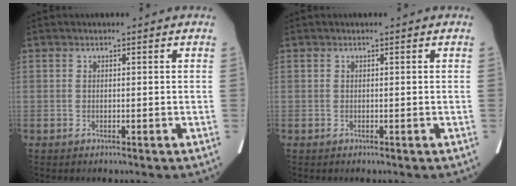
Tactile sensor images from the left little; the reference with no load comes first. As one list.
[{"total": 0.0}]